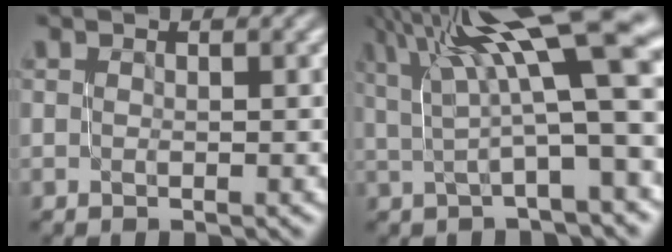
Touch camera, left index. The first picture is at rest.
{"total": 12.3, "force": [4.3, 2.4, 11.2], "torque": [-0.163, 0.020, 0.074]}